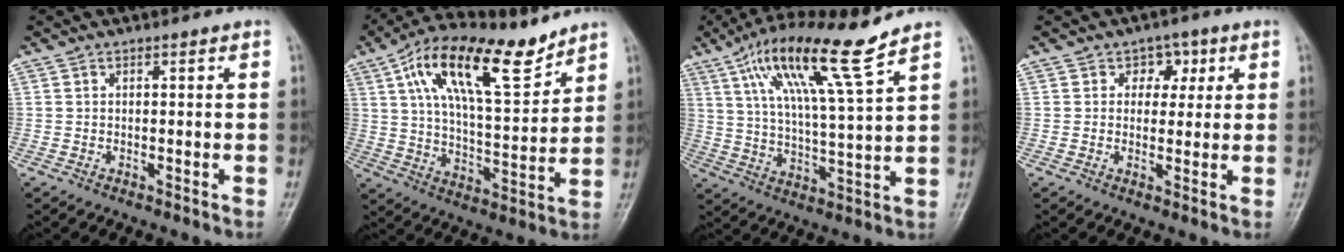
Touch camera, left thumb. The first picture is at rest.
{"total": 18.8, "force": [10.7, 7.3, 13.6], "torque": [-0.205, -0.035, 0.191]}
{"total": 15.2, "force": [9.6, 1.0, 11.7], "torque": [-0.211, -0.036, 0.174]}
{"total": 4.4, "force": [1.6, 3.6, 2.0], "torque": [0.012, -0.001, 0.017]}